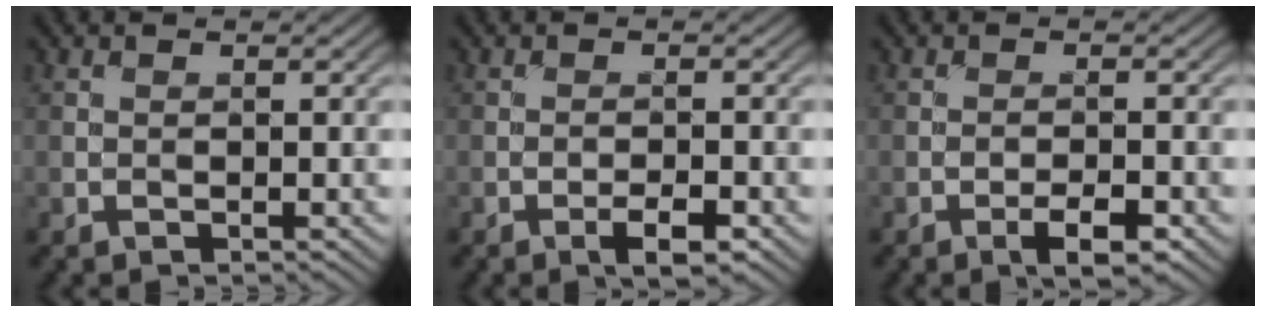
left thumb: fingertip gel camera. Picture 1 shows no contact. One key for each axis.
{"total": 2.9, "fx": -1.6, "fy": 0.8, "fz": 2.3, "tx": -0.041, "ty": 0.001, "tz": -0.029}
{"total": 3.2, "fx": -1.8, "fy": 0.9, "fz": 2.5, "tx": -0.044, "ty": 0.002, "tz": -0.031}